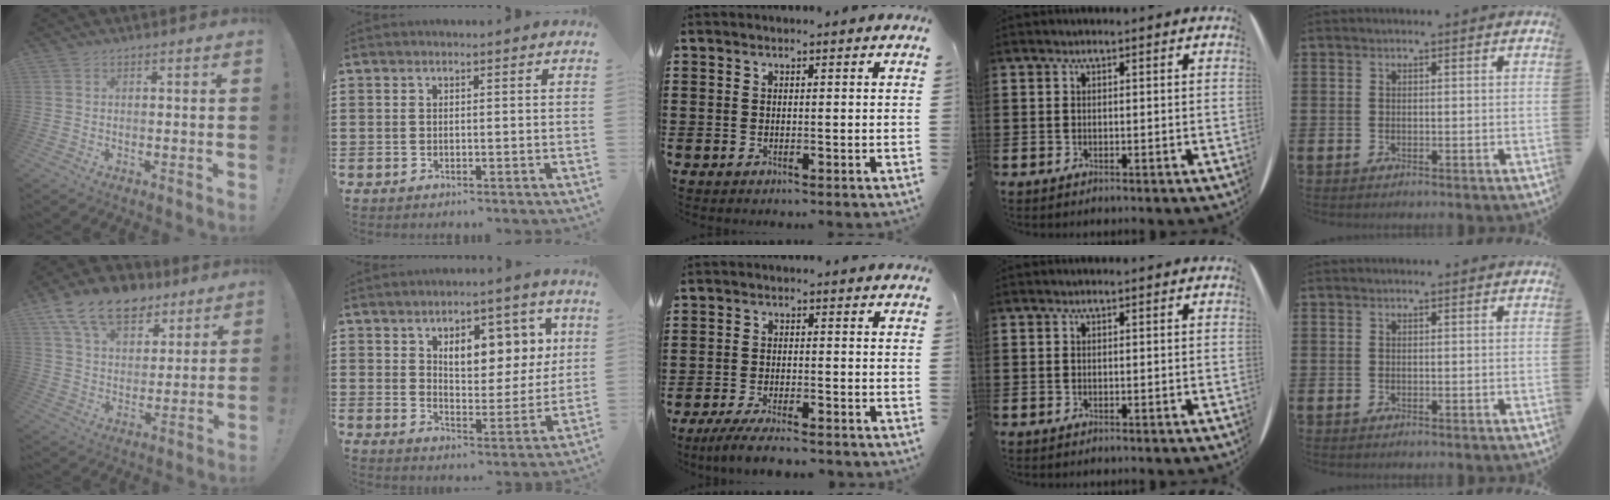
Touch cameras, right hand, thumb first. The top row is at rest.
{"thumb": {"total": 16.0, "force": [9.9, 9.6, 8.2], "torque": [-0.135, -0.056, 0.183]}, "index": {"total": 8.1, "force": [3.8, 4.4, 5.7], "torque": [-0.090, -0.008, 0.059]}, "middle": {"total": 4.1, "force": [-3.6, 0.2, 1.8], "torque": [-0.043, -0.009, -0.072]}}